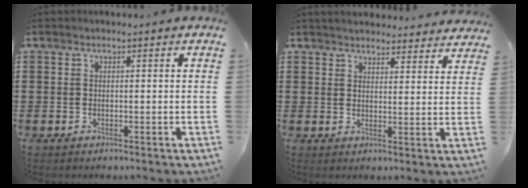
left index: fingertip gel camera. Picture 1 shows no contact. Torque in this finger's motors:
{"motor_torque": [1.40, -0.74, 0.71, 0.10]}